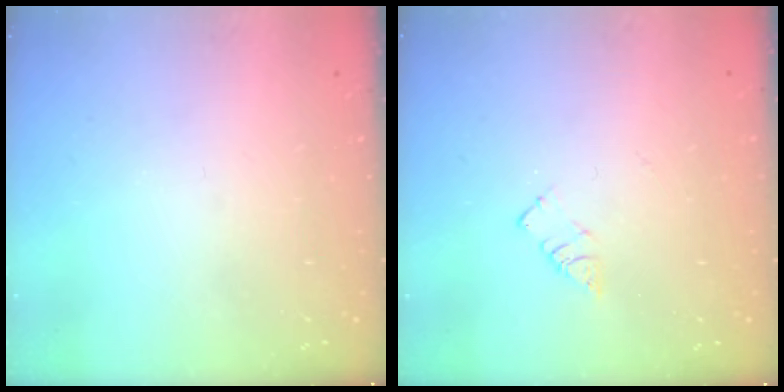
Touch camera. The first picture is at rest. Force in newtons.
{"total": 3.8, "press": 3.8, "slide": 0.5}